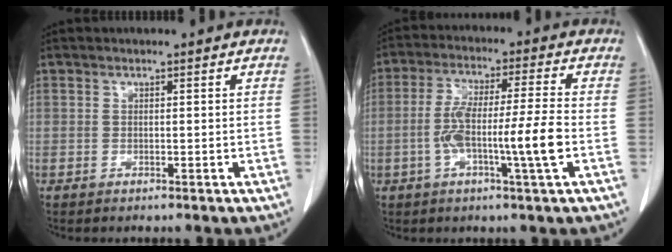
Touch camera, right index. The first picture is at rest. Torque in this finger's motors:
{"motor_torque": [1.39, -0.66, 0.71, 0.21]}